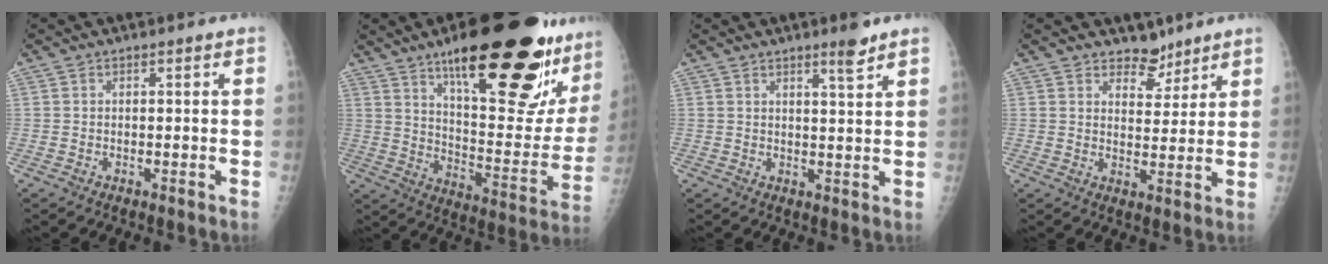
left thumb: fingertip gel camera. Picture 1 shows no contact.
{"total": 31.2, "force": [18.8, 8.6, 23.4], "torque": [-0.277, -0.069, 0.281]}
{"total": 3.6, "force": [2.7, 0.1, 2.4], "torque": [-0.035, -0.023, 0.042]}
{"total": 4.8, "force": [4.0, 2.6, 0.8], "torque": [0.016, -0.031, 0.064]}